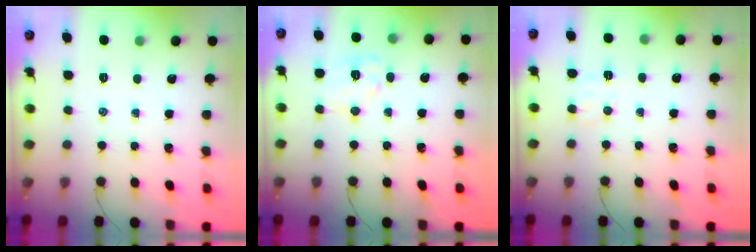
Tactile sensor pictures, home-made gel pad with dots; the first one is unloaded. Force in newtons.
{"total": 8.7, "press": 8.6, "slide": 1.2}
{"total": 5.1, "press": 4.9, "slide": 1.4}